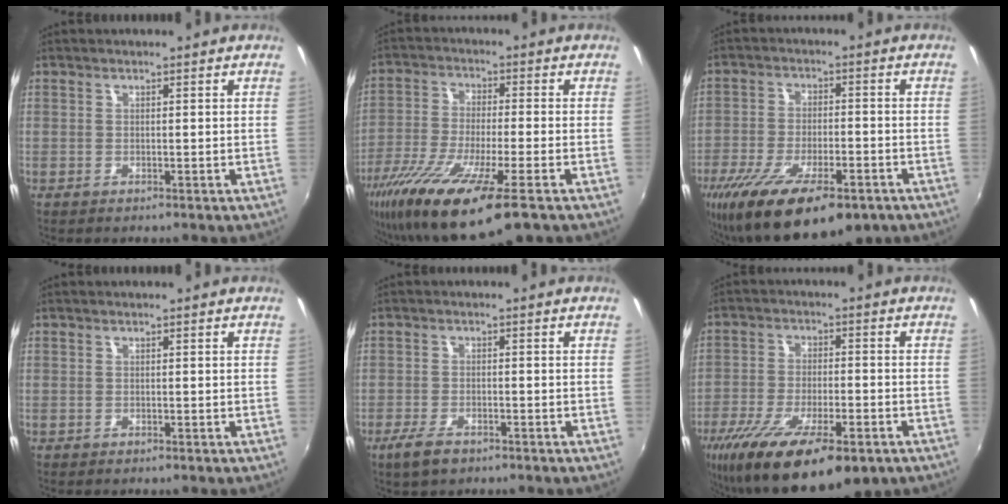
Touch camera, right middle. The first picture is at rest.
{"total": 16.6, "force": [-11.0, 1.8, 12.2], "torque": [-0.250, -0.057, -0.202]}
{"total": 17.7, "force": [-11.5, 6.2, 12.0], "torque": [-0.235, -0.049, -0.185]}
{"total": 0.0}
{"total": 4.6, "force": [-3.2, 1.7, 2.8], "torque": [-0.074, -0.011, -0.061]}
{"total": 19.0, "force": [-12.0, 6.0, 13.4], "torque": [-0.260, -0.059, -0.195]}